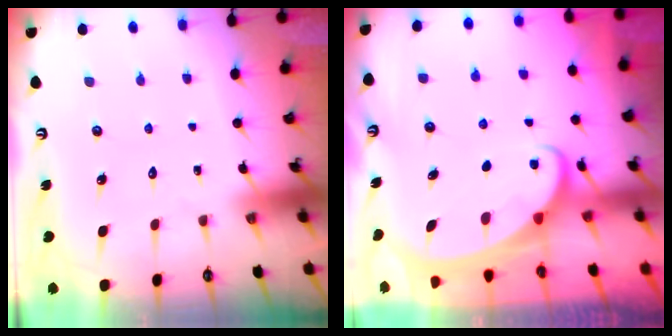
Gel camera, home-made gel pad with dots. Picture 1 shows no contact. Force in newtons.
{"total": 2.8, "press": 2.7, "slide": 0.3}